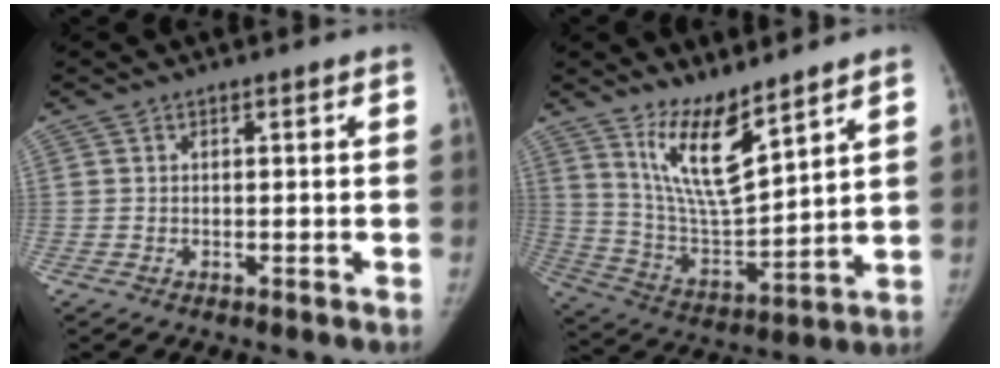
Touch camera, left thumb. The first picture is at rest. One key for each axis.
{"total": 12.9, "fx": 8.8, "fy": 3.4, "fz": 8.8, "tx": -0.142, "ty": -0.074, "tz": 0.183}